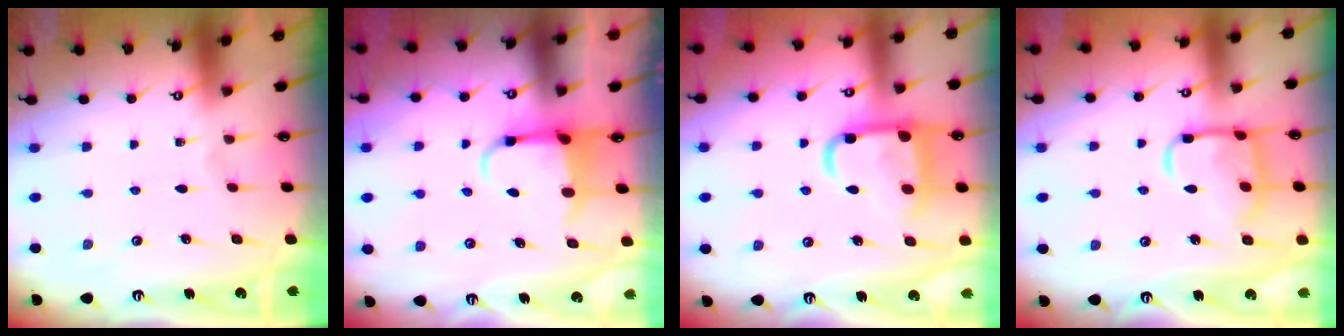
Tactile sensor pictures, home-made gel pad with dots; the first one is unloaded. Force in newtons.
{"total": 4.0, "press": 3.8, "slide": 1.0}
{"total": 13.1, "press": 13.0, "slide": 1.4}
{"total": 13.0, "press": 13.0, "slide": 0.9}